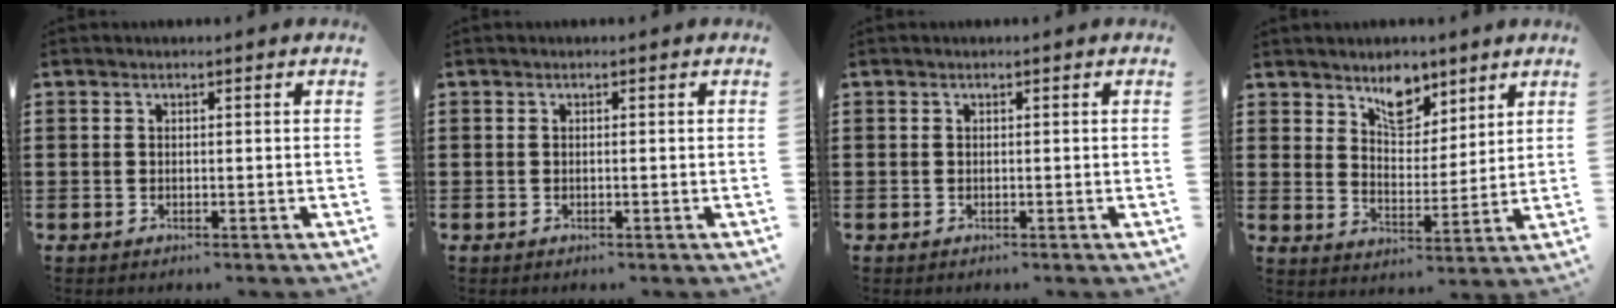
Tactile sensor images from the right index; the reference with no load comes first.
{"total": 0.0}
{"total": 0.0}
{"total": 7.4, "force": [5.4, 3.9, 3.2], "torque": [-0.061, -0.011, 0.096]}